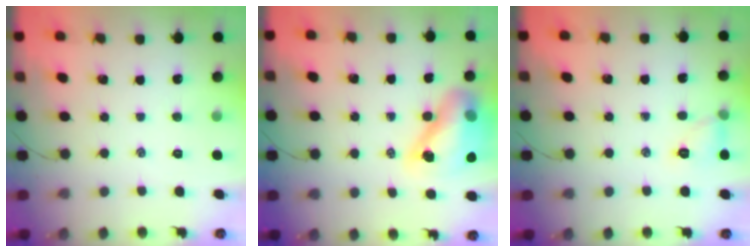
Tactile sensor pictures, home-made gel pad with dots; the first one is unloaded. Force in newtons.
{"total": 15.5, "press": 14.9, "slide": 4.1}
{"total": 6.9, "press": 6.8, "slide": 0.6}